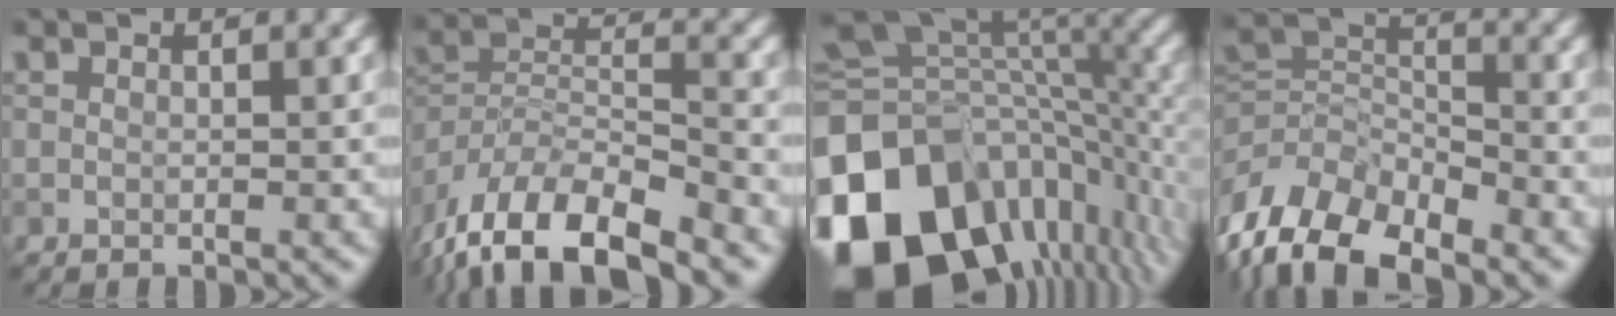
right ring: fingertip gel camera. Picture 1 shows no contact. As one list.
[{"total": 12.3, "force": [-9.1, 4.1, 7.1], "torque": [-0.140, 0.001, -0.157]}, {"total": 18.2, "force": [-7.0, 11.8, 12.0], "torque": [-0.265, -0.020, -0.112]}, {"total": 9.4, "force": [-6.0, 4.9, 5.3], "torque": [-0.098, -0.010, -0.118]}]